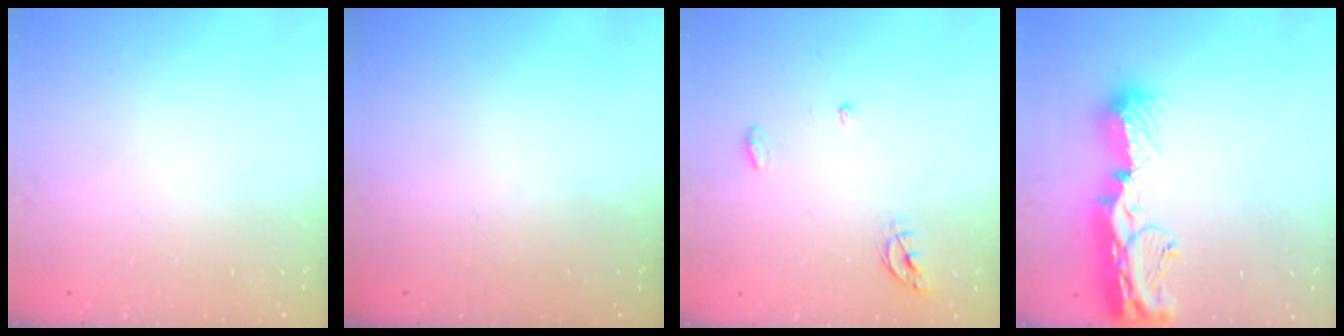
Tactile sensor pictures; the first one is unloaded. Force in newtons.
{"total": 0.0}
{"total": 5.1, "press": 5.1, "slide": 0.6}
{"total": 15.0, "press": 15.0, "slide": 1.2}